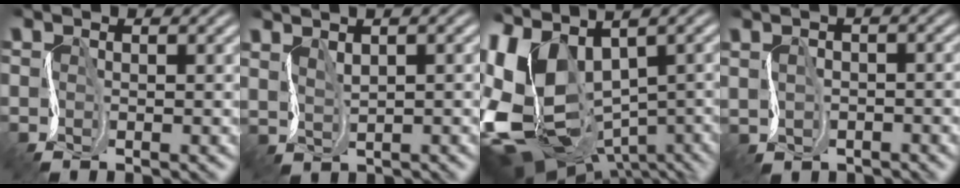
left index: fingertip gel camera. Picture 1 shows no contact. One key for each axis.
{"total": 1.4, "fx": 0.6, "fy": -1.2, "fz": -0.4, "tx": -0.004, "ty": -0.006, "tz": 0.022}
{"total": 11.9, "fx": -1.8, "fy": 7.1, "fz": 9.4, "tx": -0.212, "ty": -0.029, "tz": 0.019}
{"total": 0.7, "fx": -0.7, "fy": -0.1, "fz": 0.0, "tx": -0.005, "ty": -0.013, "tz": -0.001}